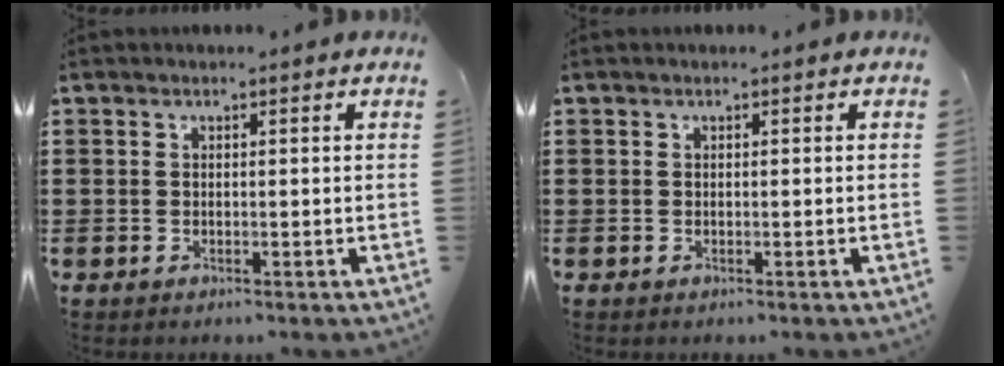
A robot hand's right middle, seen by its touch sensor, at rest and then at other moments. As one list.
[{"total": 0.0}]